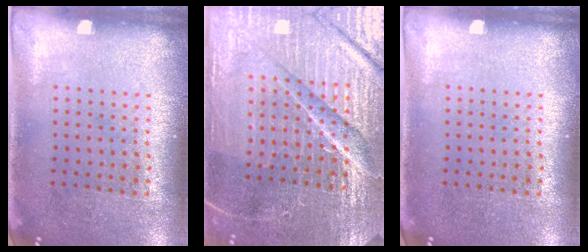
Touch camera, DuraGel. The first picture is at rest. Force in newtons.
{"total": 5.9, "press": 5.3, "slide": 2.5}
{"total": 0.0}